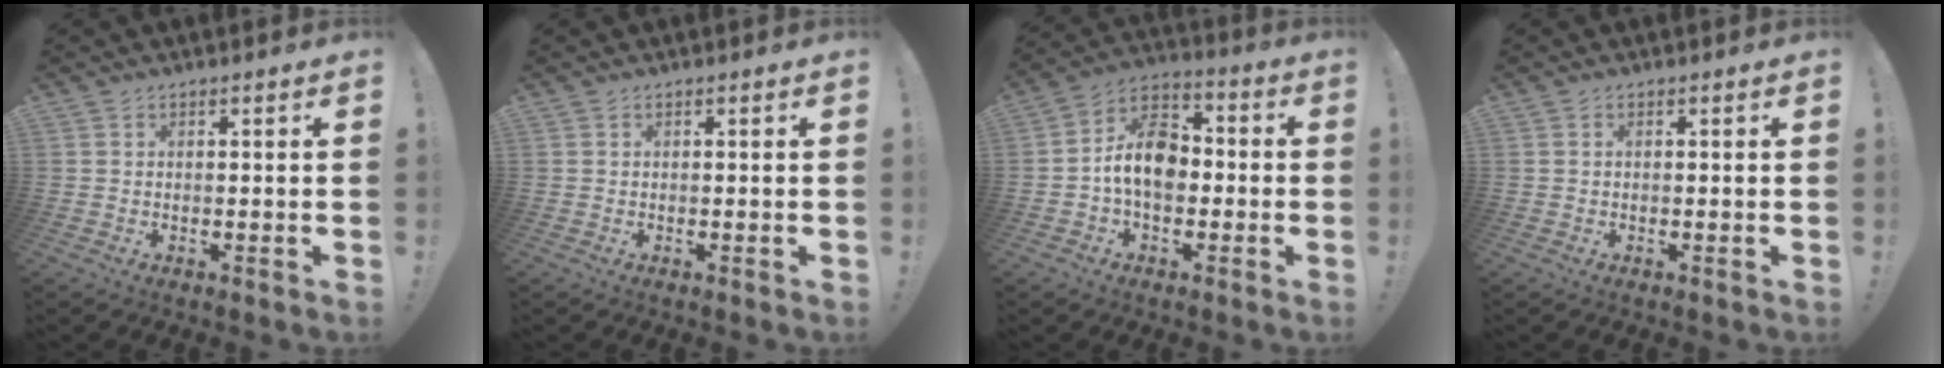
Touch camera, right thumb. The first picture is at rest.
{"total": 0.0}
{"total": 12.8, "force": [-1.3, 8.7, 9.2], "torque": [-0.162, 0.019, -0.024]}
{"total": 0.0}